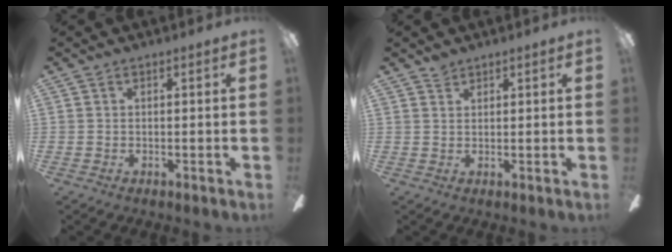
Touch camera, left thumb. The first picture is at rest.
{"total": 1.5, "force": [1.5, 0.5, 0.1], "torque": [-0.004, -0.003, 0.029]}